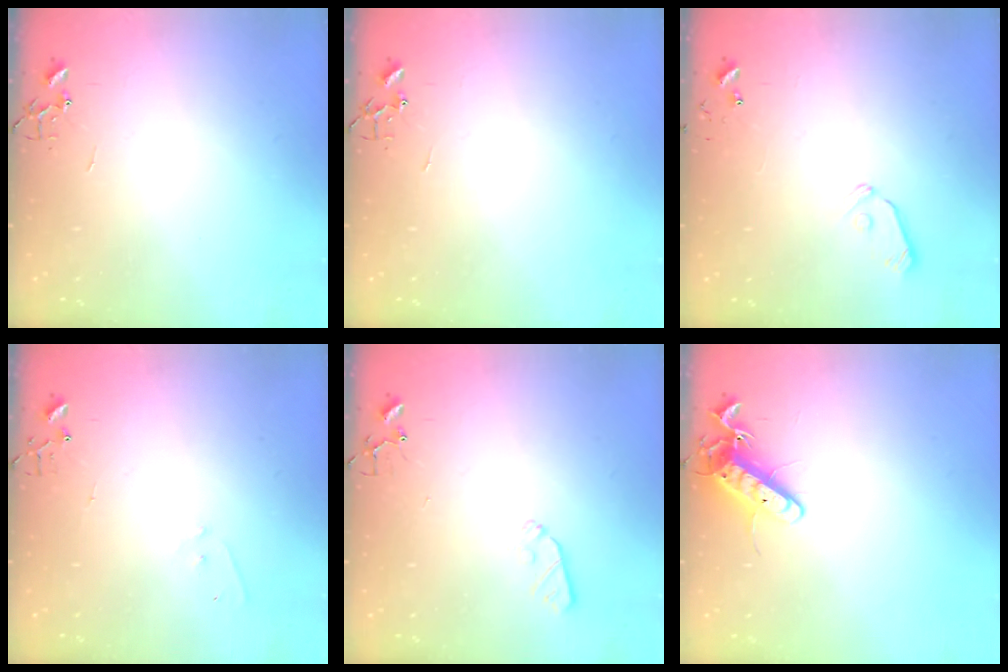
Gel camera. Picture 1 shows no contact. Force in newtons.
{"total": 0.0}
{"total": 6.0, "press": 6.0, "slide": 0.7}
{"total": 4.0, "press": 4.0, "slide": 0.2}
{"total": 5.2, "press": 5.2, "slide": 0.8}
{"total": 11.4, "press": 11.4, "slide": 0.9}